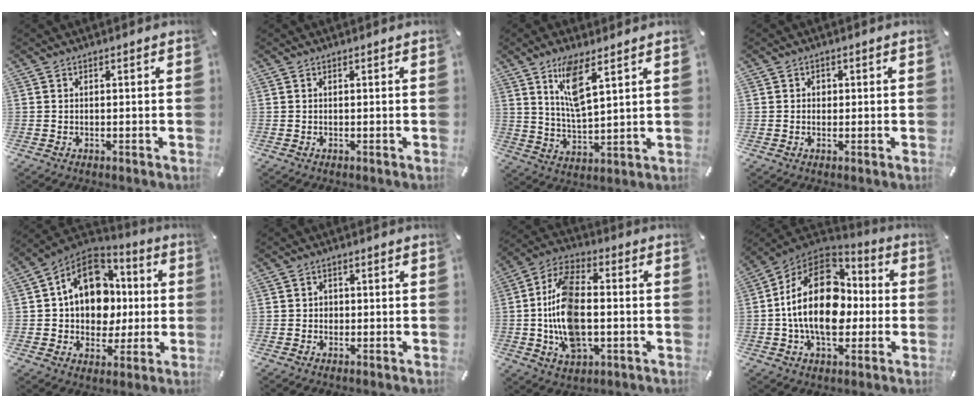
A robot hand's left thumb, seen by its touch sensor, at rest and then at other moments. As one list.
[{"total": 0.0}, {"total": 9.7, "force": [6.0, 2.8, 7.1], "torque": [-0.146, -0.014, 0.107]}, {"total": 1.3, "force": [0.0, 1.2, 0.5], "torque": [-0.003, 0.002, -0.003]}, {"total": 15.6, "force": [2.6, 12.8, 8.5], "torque": [-0.152, -0.004, 0.056]}, {"total": 1.5, "force": [-0.2, 1.4, 0.4], "torque": [-0.010, 0.005, -0.007]}, {"total": 15.7, "force": [-1.6, 9.2, 12.6], "torque": [-0.267, -0.002, -0.029]}, {"total": 22.8, "force": [-0.4, 15.1, 17.0], "torque": [-0.318, 0.018, -0.004]}]